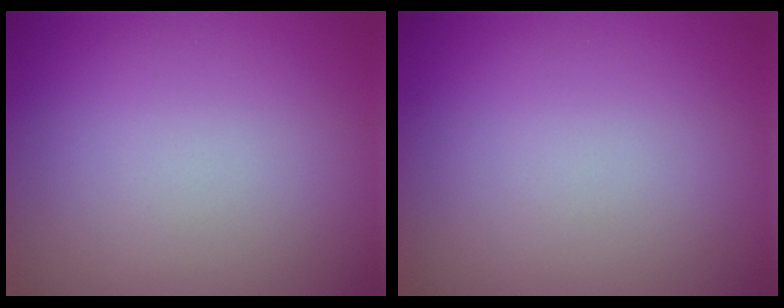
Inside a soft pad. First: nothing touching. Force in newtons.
{"total": 0.0}